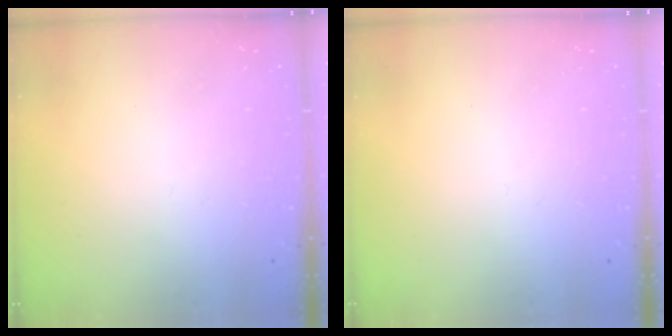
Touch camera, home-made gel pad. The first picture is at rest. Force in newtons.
{"total": 0.0}